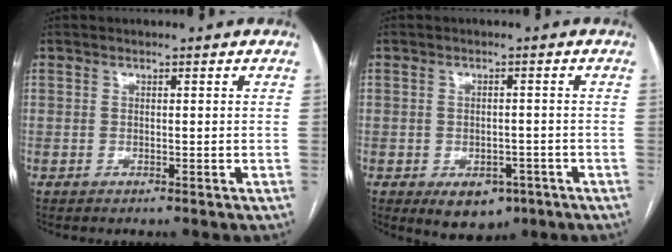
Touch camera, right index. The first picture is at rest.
{"total": 5.7, "force": [-2.8, 3.8, 3.1], "torque": [-0.036, 0.003, -0.027]}